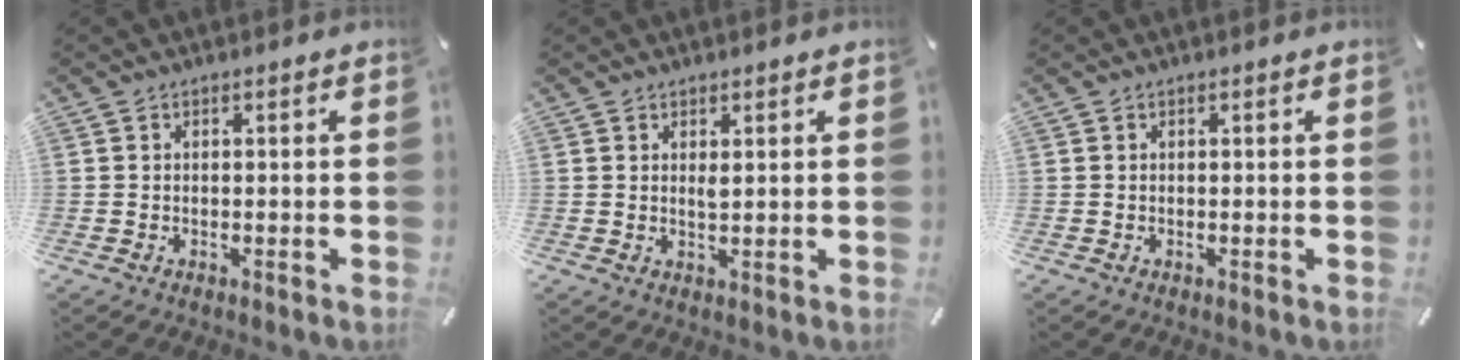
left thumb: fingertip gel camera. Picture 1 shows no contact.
{"total": 1.4, "force": [0.7, 0.4, 1.2], "torque": [-0.026, -0.002, 0.012]}
{"total": 0.0}